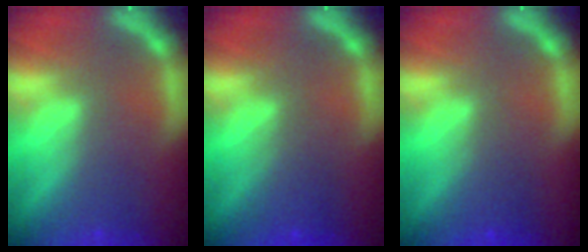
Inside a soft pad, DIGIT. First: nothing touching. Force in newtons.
{"total": 2.0}
{"total": 1.5}